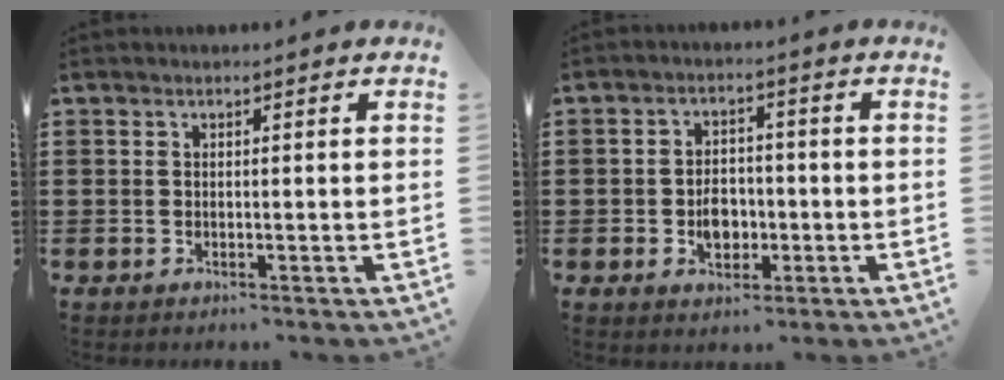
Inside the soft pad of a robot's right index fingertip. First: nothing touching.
{"total": 4.5, "force": [-1.1, 3.2, 3.0], "torque": [-0.050, 0.003, -0.021]}